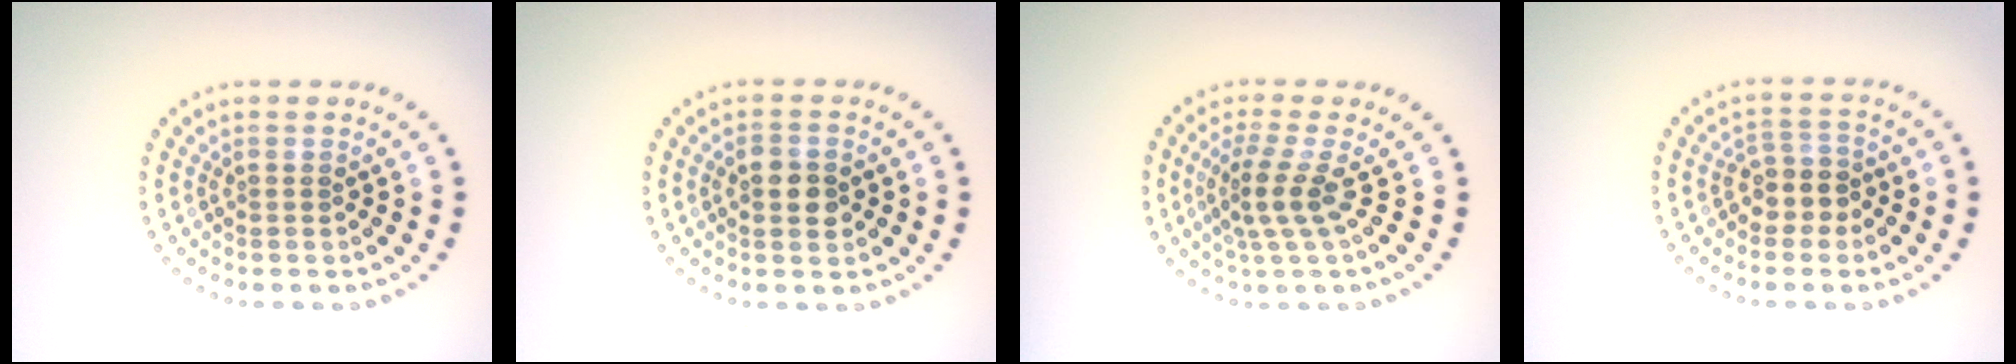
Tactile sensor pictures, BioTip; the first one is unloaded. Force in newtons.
{"total": 2.5, "press": 2.5, "slide": 0.1}
{"total": 2.9, "press": 1.9, "slide": 2.2}
{"total": 2.3, "press": 1.9, "slide": 1.3}